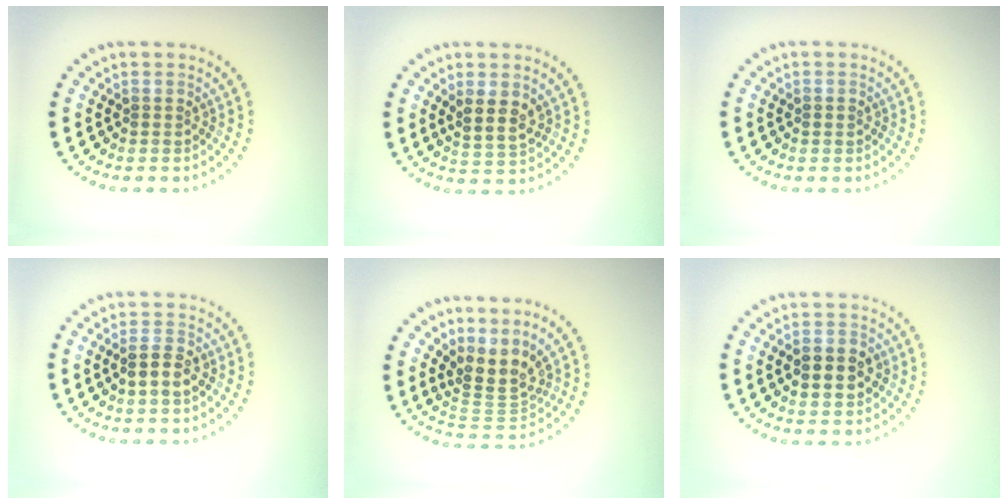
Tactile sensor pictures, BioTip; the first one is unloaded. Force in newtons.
{"total": 2.4, "press": 2.2, "slide": 1.1}
{"total": 0.6, "press": 0.6, "slide": 0.1}
{"total": 2.5, "press": 2.4, "slide": 0.5}
{"total": 3.6, "press": 2.6, "slide": 2.5}
{"total": 4.1, "press": 4.1, "slide": 0.1}